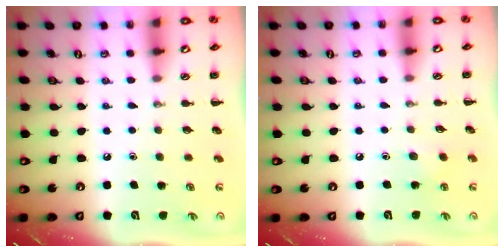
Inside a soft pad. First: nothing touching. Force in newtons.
{"total": 3.1, "press": 3.0, "slide": 0.8}